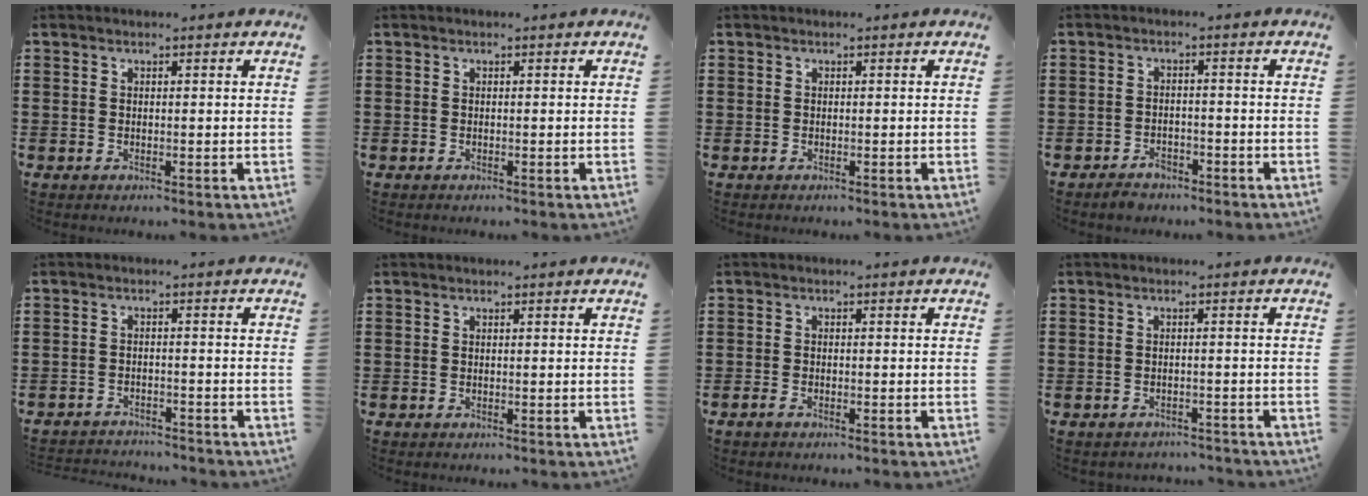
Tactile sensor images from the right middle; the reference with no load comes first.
{"total": 0.0}
{"total": 0.7, "force": [-0.2, 0.7, -0.1], "torque": [0.000, 0.005, -0.005]}
{"total": 2.3, "force": [-2.1, 0.8, 0.2], "torque": [-0.010, 0.001, -0.045]}
{"total": 2.5, "force": [-2.5, 0.3, -0.1], "torque": [-0.006, -0.001, -0.053]}
{"total": 0.0}
{"total": 1.2, "force": [-0.9, 0.4, 0.6], "torque": [-0.022, -0.004, -0.020]}
{"total": 1.7, "force": [-1.7, 0.3, -0.1], "torque": [-0.004, 0.001, -0.038]}